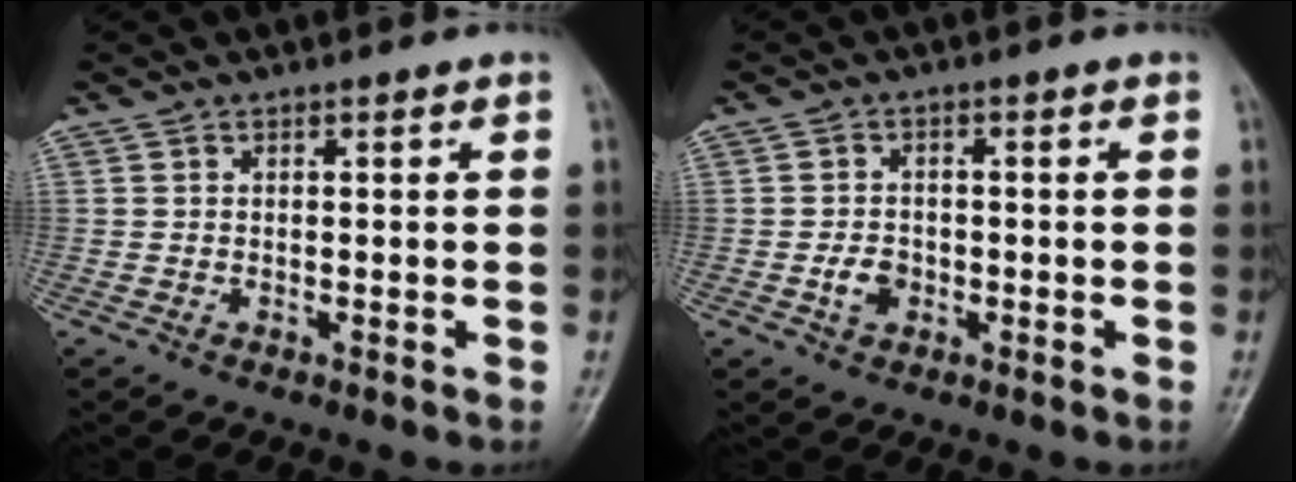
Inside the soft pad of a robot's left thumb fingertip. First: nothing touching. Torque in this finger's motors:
{"motor_torque": [0.16, 1.04, 0.24, -0.12, 0.10]}